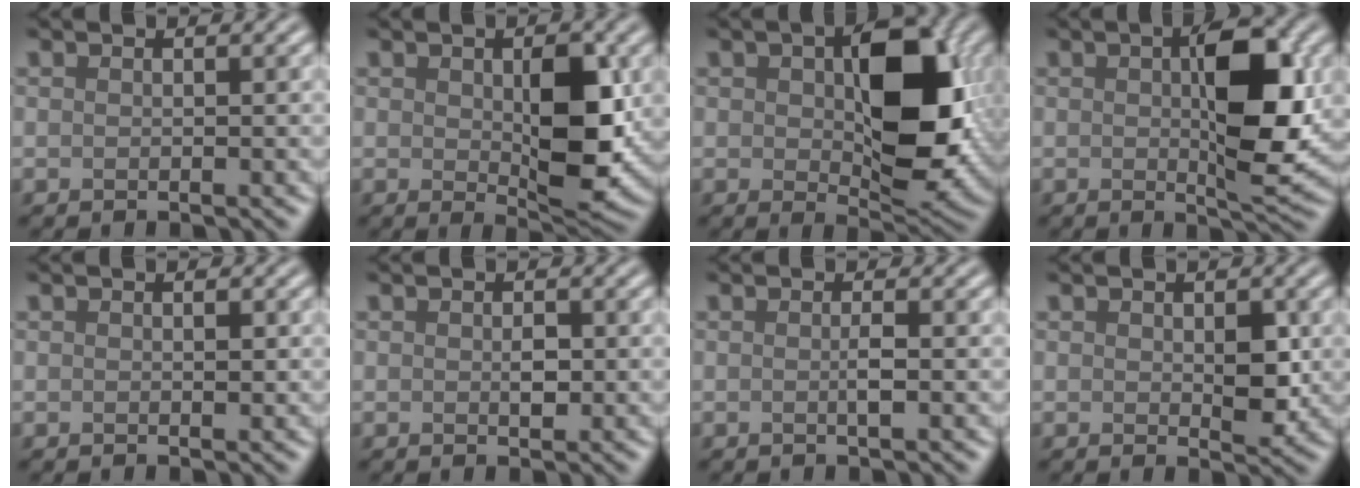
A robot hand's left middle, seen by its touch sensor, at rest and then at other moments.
{"total": 6.5, "force": [0.2, 2.8, 5.8], "torque": [-0.090, -0.011, 0.014]}
{"total": 10.1, "force": [0.8, 5.2, 8.7], "torque": [-0.131, -0.003, 0.022]}
{"total": 7.7, "force": [0.8, 2.6, 7.3], "torque": [-0.103, -0.001, 0.013]}
{"total": 0.7, "force": [0.1, 0.4, 0.6], "torque": [-0.006, -0.001, 0.001]}
{"total": 1.2, "force": [0.0, 0.7, 1.0], "torque": [-0.015, -0.002, 0.000]}
{"total": 1.1, "force": [-0.1, 0.1, 1.1], "torque": [-0.021, -0.001, -0.002]}
{"total": 2.6, "force": [0.1, 1.4, 2.2], "torque": [-0.031, -0.007, 0.004]}